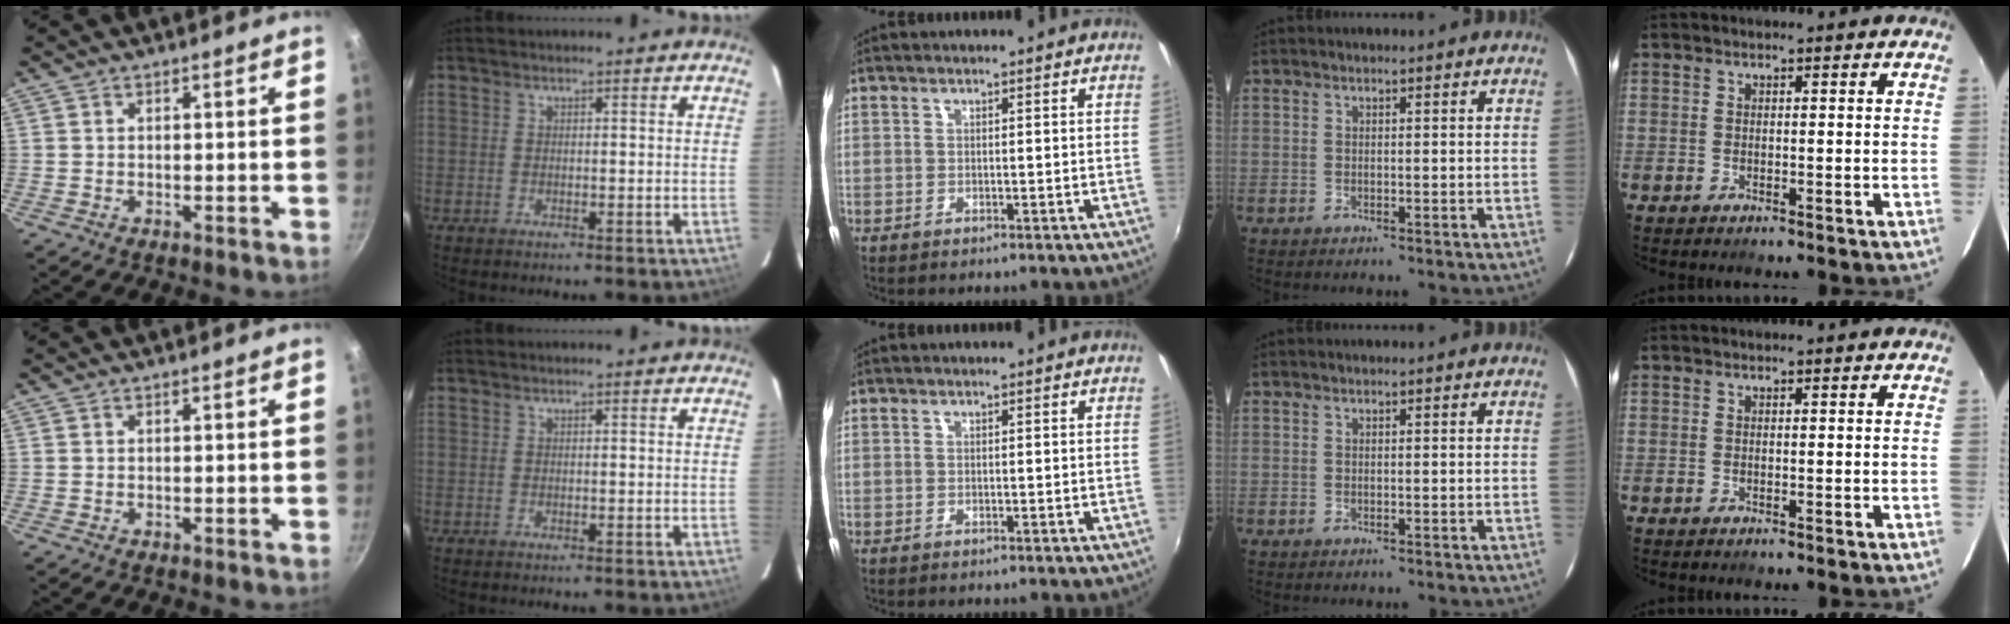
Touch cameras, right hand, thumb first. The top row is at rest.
{}